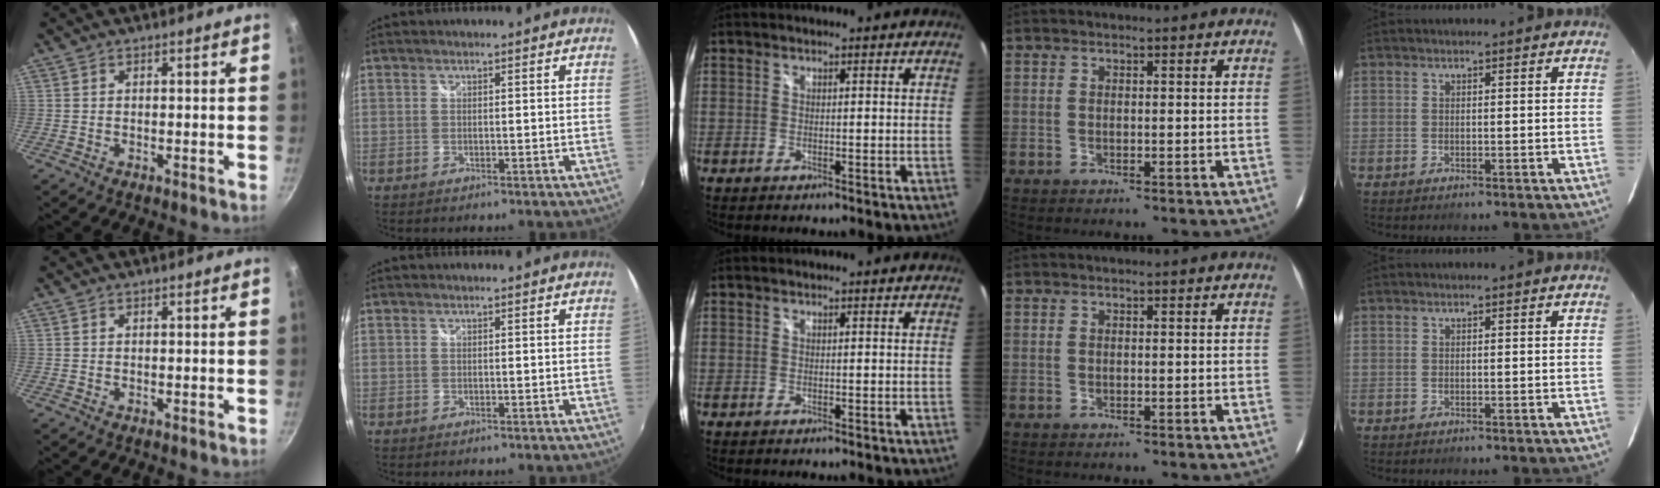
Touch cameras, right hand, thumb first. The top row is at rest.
{}